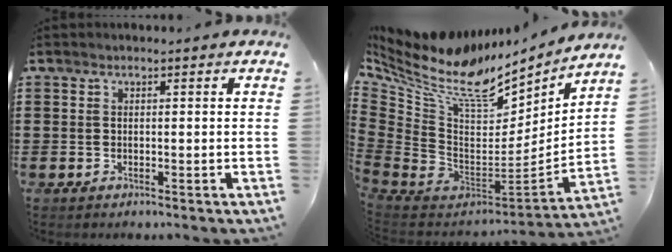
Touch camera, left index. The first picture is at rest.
{"total": 12.6, "force": [8.0, 5.4, 8.0], "torque": [-0.196, -0.065, 0.132]}